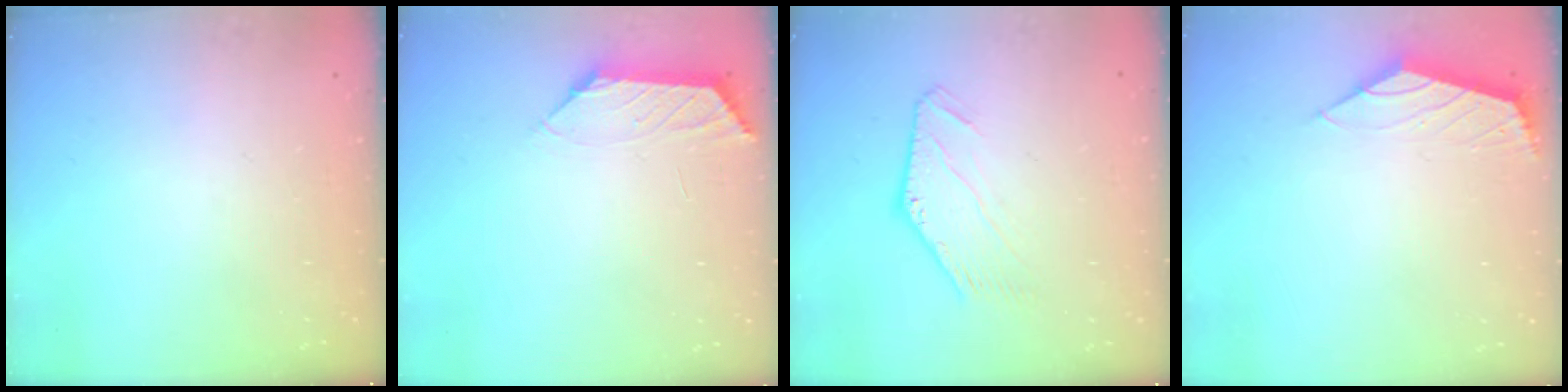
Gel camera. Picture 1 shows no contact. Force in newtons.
{"total": 1.2, "press": 1.2, "slide": 0.4}
{"total": 1.0, "press": 1.0, "slide": 0.2}
{"total": 2.1, "press": 2.0, "slide": 0.6}